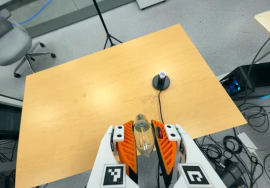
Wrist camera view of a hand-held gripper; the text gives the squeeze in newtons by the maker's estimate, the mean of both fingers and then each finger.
{"total": 21.3, "left": 23.2, "right": 19.5}